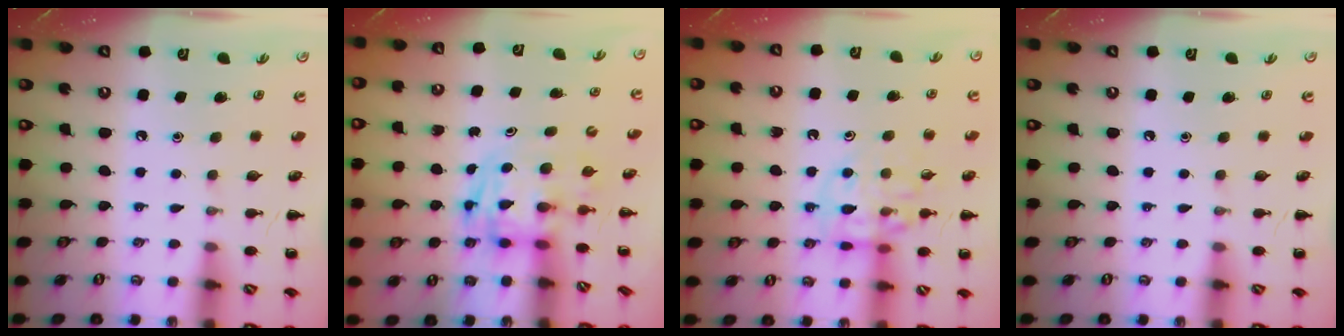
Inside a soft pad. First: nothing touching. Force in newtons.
{"total": 2.7, "press": 2.6, "slide": 0.5}
{"total": 11.2, "press": 11.0, "slide": 1.9}
{"total": 0.0}